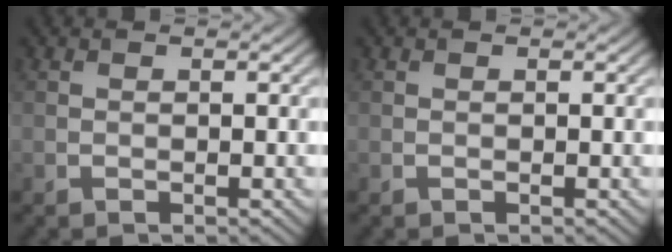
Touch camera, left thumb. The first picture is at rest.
{"total": 0.0}